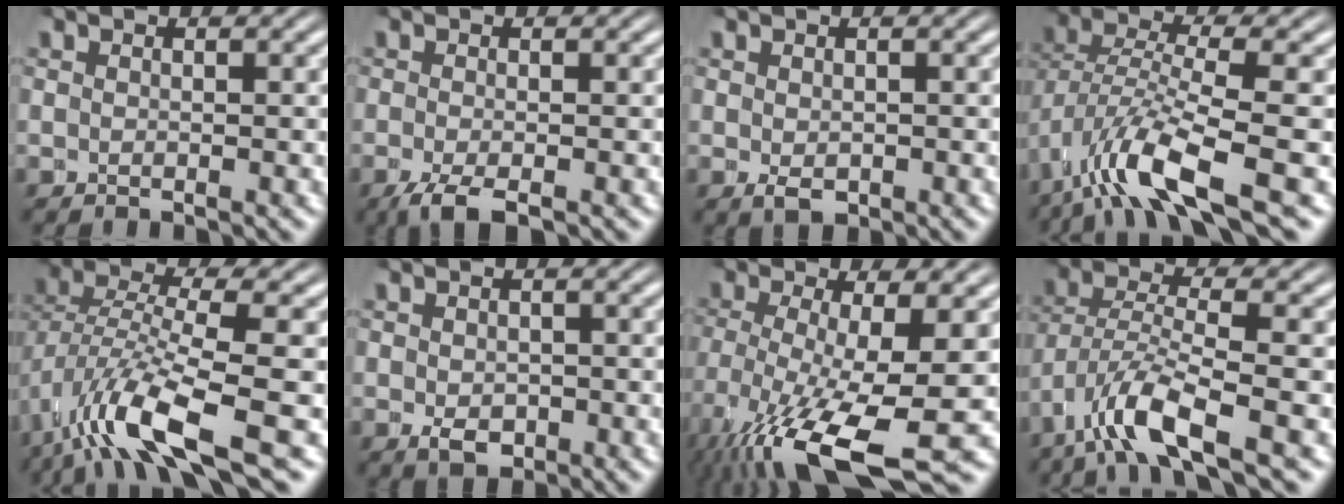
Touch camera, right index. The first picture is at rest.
{"total": 2.9, "force": [-2.0, 1.1, 1.6], "torque": [-0.043, -0.018, -0.023]}
{"total": 1.4, "force": [-0.5, 1.0, 0.9], "torque": [-0.019, -0.023, 0.006]}
{"total": 6.2, "force": [-2.5, 2.5, 5.2], "torque": [-0.128, -0.029, -0.024]}
{"total": 7.0, "force": [-2.9, 2.8, 5.8], "torque": [-0.136, -0.032, -0.029]}
{"total": 1.9, "force": [-0.6, 1.3, 1.1], "torque": [-0.020, -0.024, 0.004]}
{"total": 8.8, "force": [-4.0, 3.6, 6.9], "torque": [-0.153, -0.061, -0.031]}
{"total": 4.7, "force": [-1.6, 2.0, 3.9], "torque": [-0.102, -0.025, -0.012]}